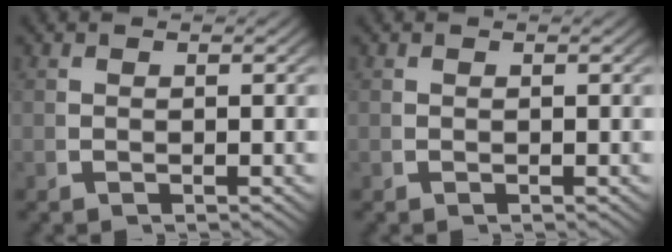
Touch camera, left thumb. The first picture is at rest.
{"total": 0.0}